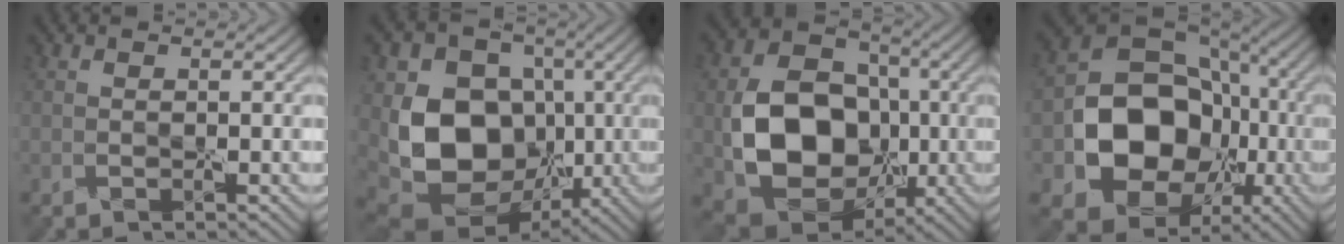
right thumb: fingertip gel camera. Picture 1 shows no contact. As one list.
[{"total": 11.4, "force": [-0.3, 9.6, 6.2], "torque": [-0.125, -0.020, -0.011]}, {"total": 11.9, "force": [-1.4, 9.7, 6.8], "torque": [-0.124, -0.001, -0.031]}, {"total": 13.7, "force": [-2.6, 11.4, 7.2], "torque": [-0.120, -0.024, -0.044]}]